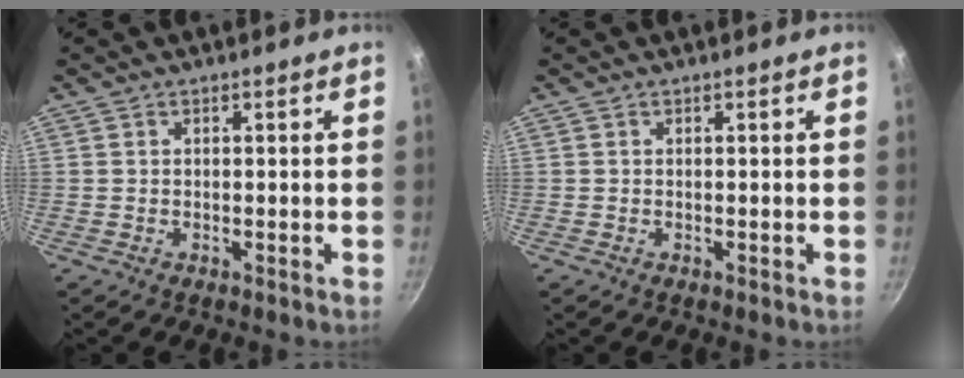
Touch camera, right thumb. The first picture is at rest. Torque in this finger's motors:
{"motor_torque": [0.04, -0.12, -0.14, 0.12, 0.09]}